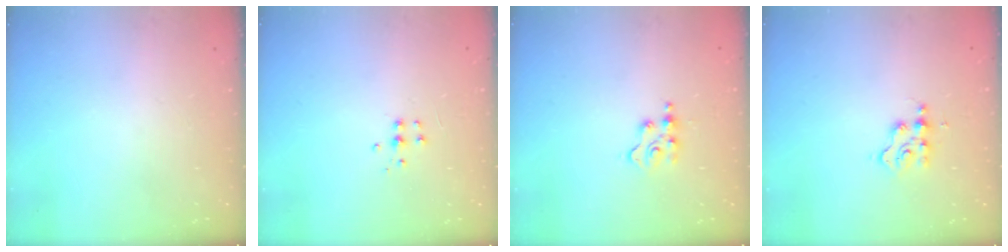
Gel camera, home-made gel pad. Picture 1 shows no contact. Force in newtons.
{"total": 4.0, "press": 3.9, "slide": 0.5}
{"total": 3.8, "press": 3.8, "slide": 0.5}
{"total": 2.7, "press": 2.7, "slide": 0.4}